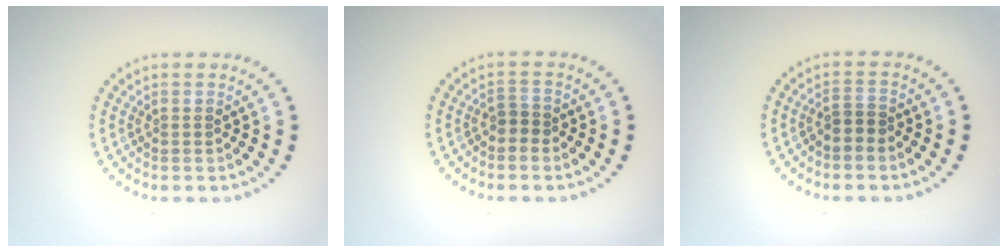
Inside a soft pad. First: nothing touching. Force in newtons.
{"total": 1.3, "press": 1.0, "slide": 0.8}
{"total": 1.6, "press": 1.3, "slide": 0.9}